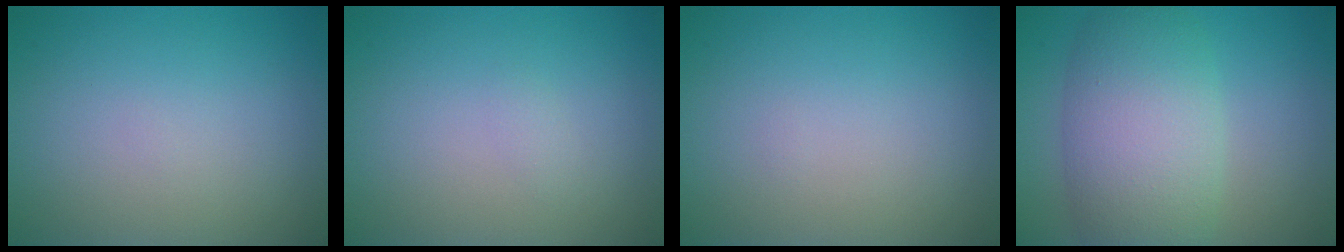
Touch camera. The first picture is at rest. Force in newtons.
{"total": 0.6, "press": 0.6, "slide": 0.0}
{"total": 0.0}
{"total": 8.3, "press": 8.2, "slide": 0.3}